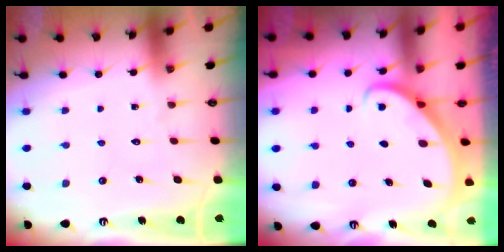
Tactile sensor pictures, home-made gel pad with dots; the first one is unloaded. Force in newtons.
{"total": 2.9, "press": 2.9, "slide": 0.2}